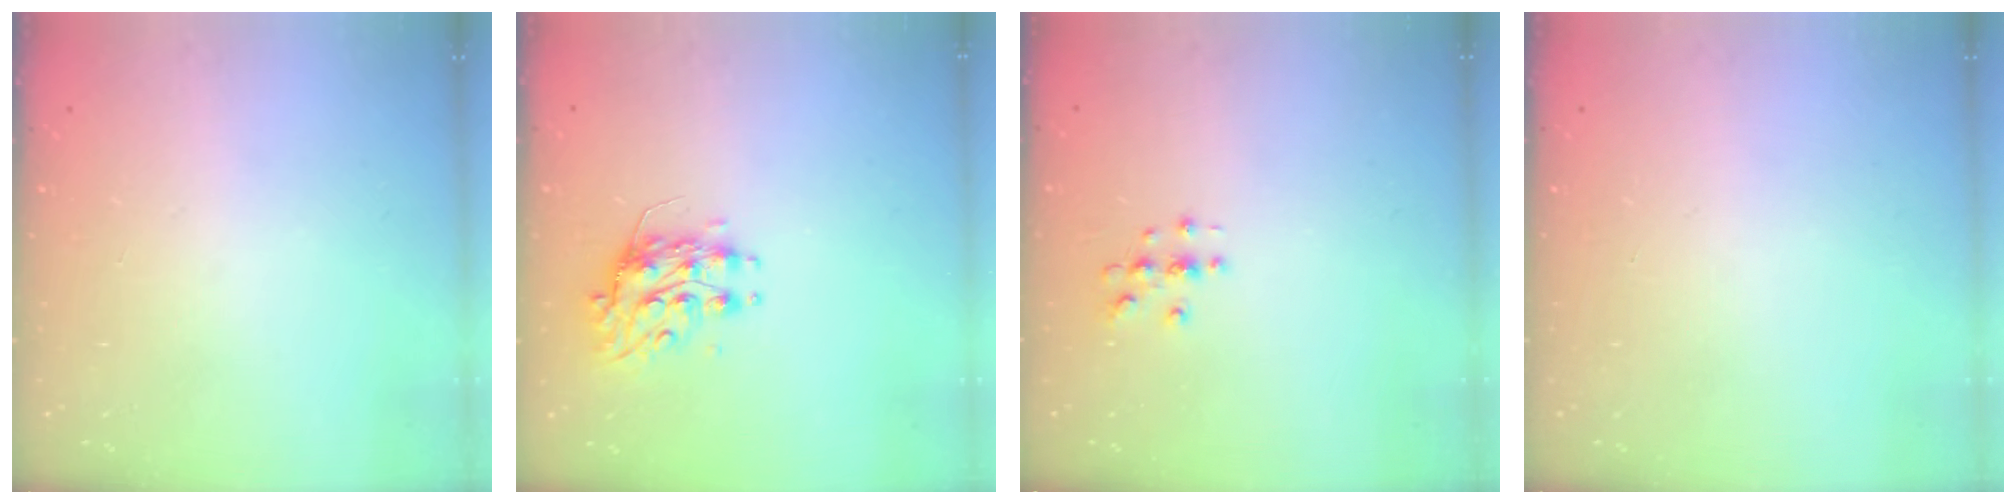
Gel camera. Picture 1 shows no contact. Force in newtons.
{"total": 8.3, "press": 8.2, "slide": 0.6}
{"total": 2.9, "press": 2.9, "slide": 0.3}
{"total": 0.0}